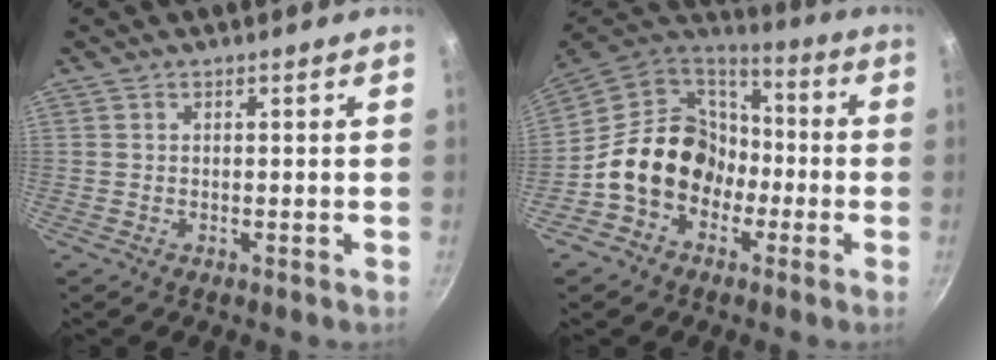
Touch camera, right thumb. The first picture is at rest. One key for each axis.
{"total": 17.8, "fx": -4.1, "fy": 14.4, "fz": 9.6, "tx": -0.124, "ty": 0.067, "tz": -0.078}